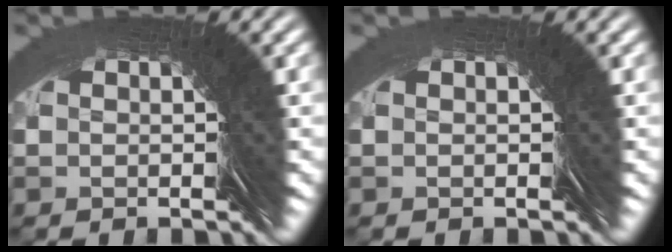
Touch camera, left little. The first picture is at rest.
{"total": 0.0}